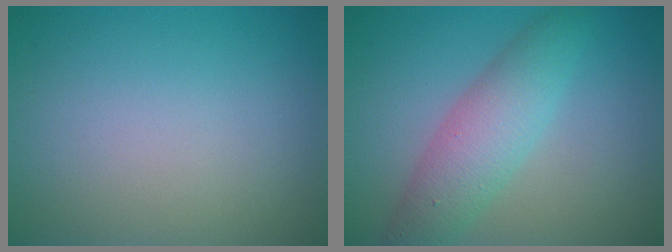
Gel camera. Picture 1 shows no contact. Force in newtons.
{"total": 4.7, "press": 4.7, "slide": 0.1}